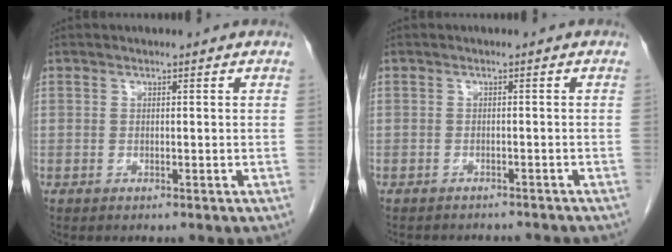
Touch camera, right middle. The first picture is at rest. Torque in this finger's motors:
{"motor_torque": [0.16, -0.11, 0.01, 0.02]}